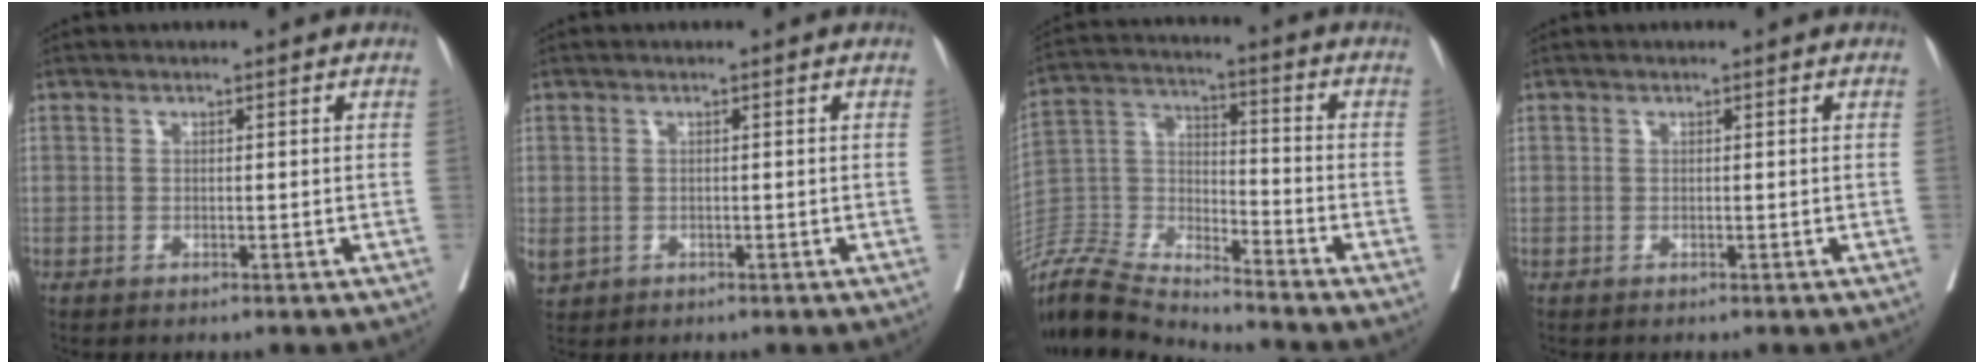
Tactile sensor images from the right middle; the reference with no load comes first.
{"total": 2.0, "force": [-0.3, 1.7, 1.0], "torque": [-0.028, -0.003, 0.004]}
{"total": 14.0, "force": [-13.7, 0.2, 3.0], "torque": [-0.062, 0.021, -0.271]}
{"total": 0.0}